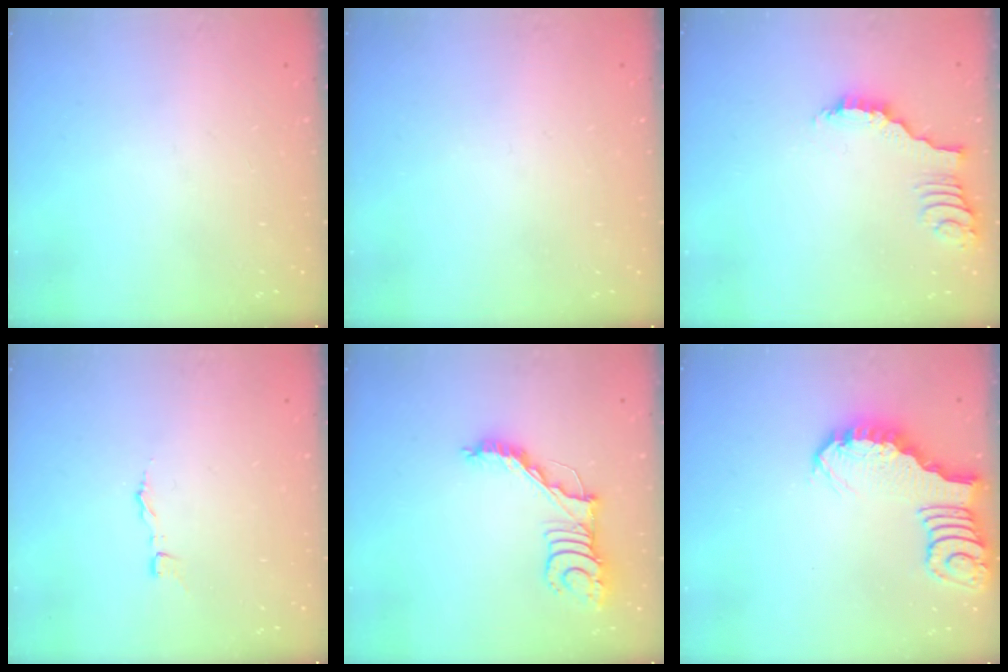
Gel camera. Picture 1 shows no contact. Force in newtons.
{"total": 0.0}
{"total": 2.2, "press": 2.1, "slide": 0.4}
{"total": 2.9, "press": 2.9, "slide": 0.3}
{"total": 12.4, "press": 12.3, "slide": 1.3}
{"total": 3.0, "press": 2.9, "slide": 0.4}